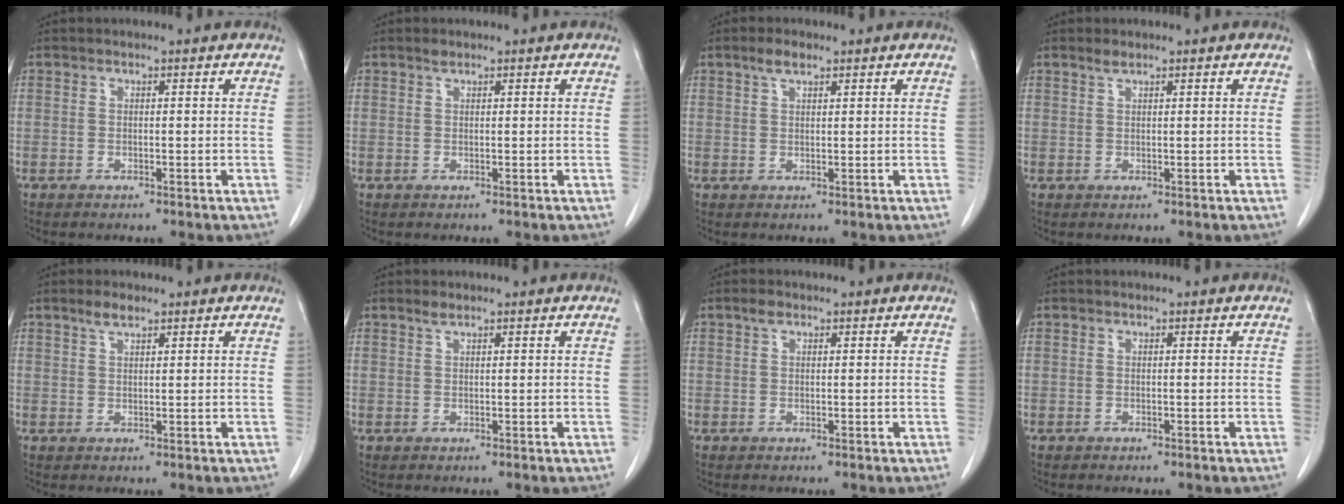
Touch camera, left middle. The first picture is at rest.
{"total": 0.6, "force": [0.6, 0.1, 0.3], "torque": [-0.012, -0.001, 0.012]}
{"total": 2.4, "force": [1.7, 0.8, 1.6], "torque": [-0.036, 0.005, 0.034]}
{"total": 1.0, "force": [0.8, 0.1, 0.5], "torque": [-0.015, 0.000, 0.019]}
{"total": 2.3, "force": [1.7, 0.6, 1.3], "torque": [-0.031, 0.003, 0.034]}
{"total": 1.0, "force": [0.9, 0.1, 0.5], "torque": [-0.015, 0.000, 0.019]}
{"total": 1.2, "force": [0.8, 0.6, 0.7], "torque": [-0.015, 0.007, 0.013]}
{"total": 0.0}